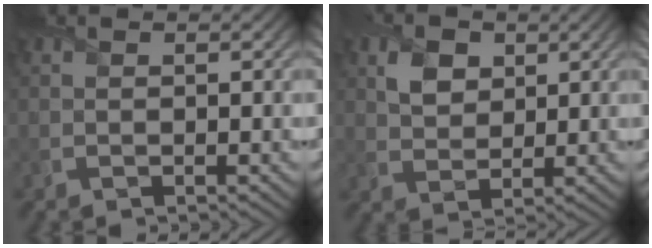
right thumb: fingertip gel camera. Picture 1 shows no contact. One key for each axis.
{"total": 4.2, "fx": 1.9, "fy": 3.1, "fz": 2.2, "tx": -0.054, "ty": 0.002, "tz": 0.033}